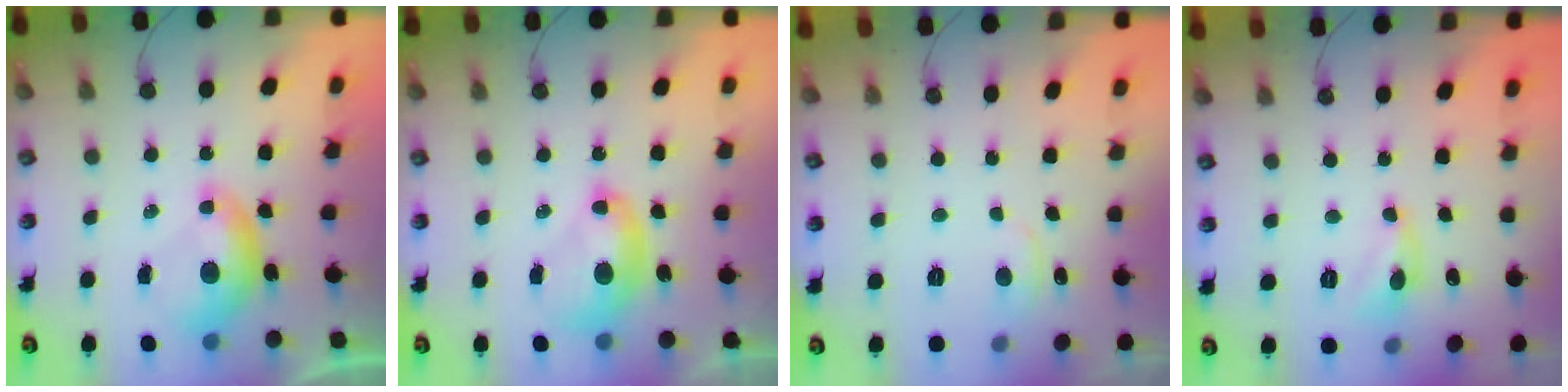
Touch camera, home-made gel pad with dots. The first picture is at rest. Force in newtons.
{"total": 2.7, "press": 2.7, "slide": 0.1}
{"total": 2.3, "press": 2.3, "slide": 0.6}
{"total": 2.2, "press": 2.2, "slide": 0.3}